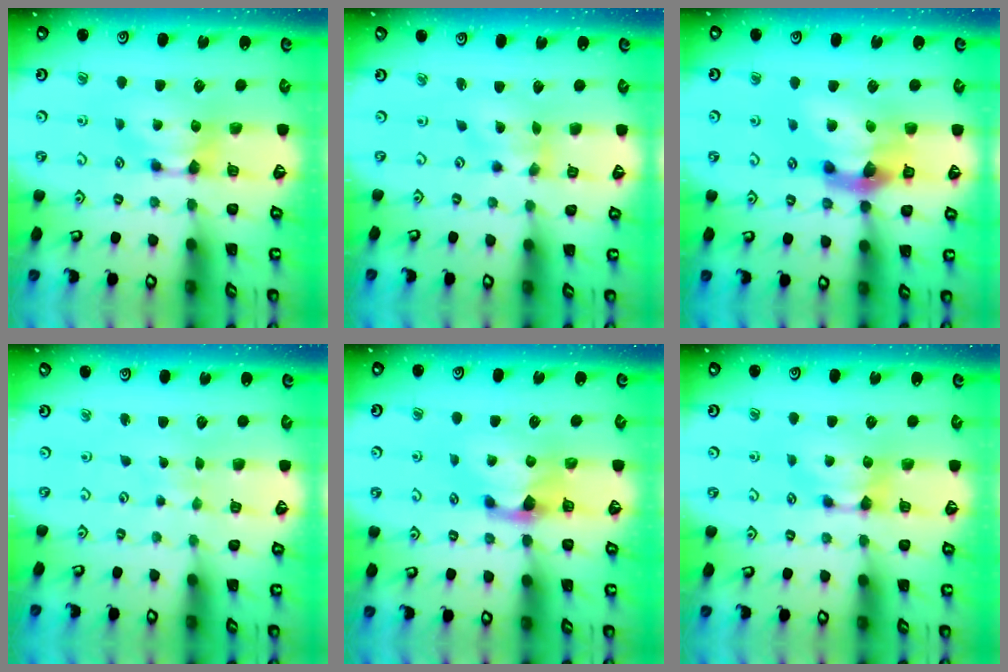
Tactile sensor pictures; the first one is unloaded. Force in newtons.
{"total": 1.3, "press": 0.3, "slide": 1.3}
{"total": 9.0, "press": 8.6, "slide": 2.8}
{"total": 4.9, "press": 4.9, "slide": 0.3}
{"total": 1.5, "press": 1.2, "slide": 0.9}
{"total": 0.0}